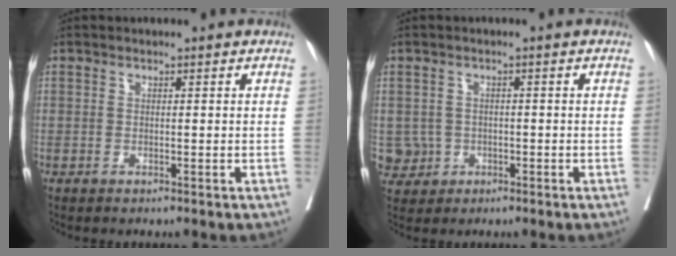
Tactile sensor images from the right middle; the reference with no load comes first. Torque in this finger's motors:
{"motor_torque": [-0.12, 0.00, 0.00, 0.00]}